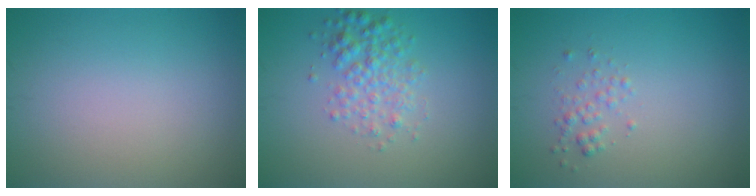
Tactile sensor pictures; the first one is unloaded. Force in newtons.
{"total": 3.0, "press": 3.0, "slide": 0.1}
{"total": 1.2, "press": 1.2, "slide": 0.1}